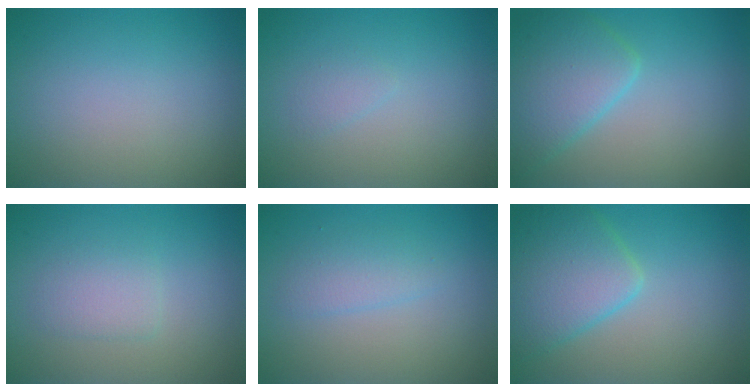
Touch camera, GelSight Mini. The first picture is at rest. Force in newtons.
{"total": 0.8, "press": 0.8, "slide": 0.0}
{"total": 5.1, "press": 5.0, "slide": 0.3}
{"total": 1.7, "press": 1.7, "slide": 0.3}
{"total": 1.8, "press": 1.8, "slide": 0.1}
{"total": 5.8, "press": 5.8, "slide": 0.2}